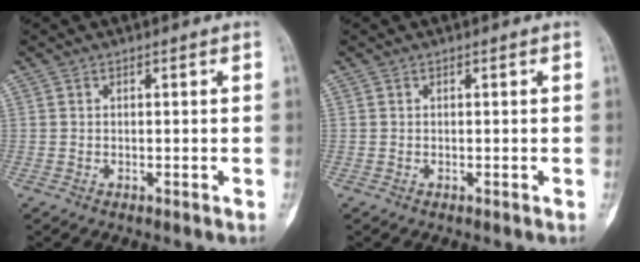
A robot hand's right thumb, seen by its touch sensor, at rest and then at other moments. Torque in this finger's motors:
{"motor_torque": [0.00, 0.00, 0.03, -0.02, 0.00]}